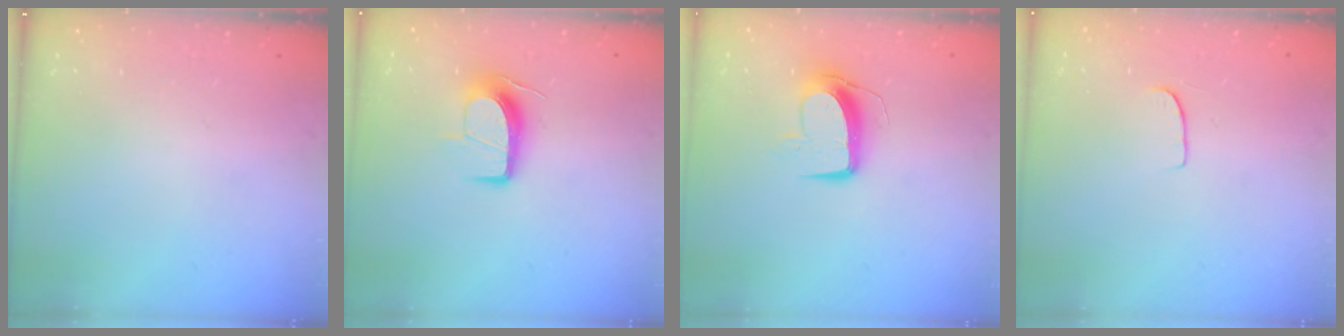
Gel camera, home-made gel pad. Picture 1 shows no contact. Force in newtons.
{"total": 9.9, "press": 9.9, "slide": 0.6}
{"total": 9.8, "press": 9.7, "slide": 0.7}
{"total": 5.8, "press": 5.8, "slide": 0.3}